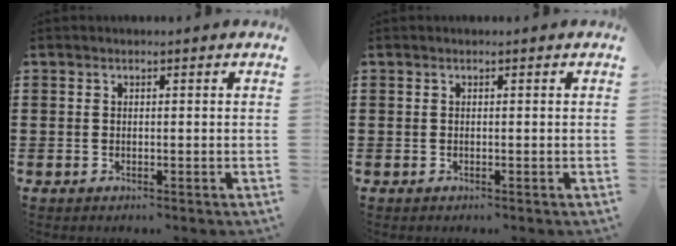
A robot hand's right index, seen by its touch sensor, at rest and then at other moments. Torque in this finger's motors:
{"motor_torque": [0.00, 2.14, 0.02, 0.00]}